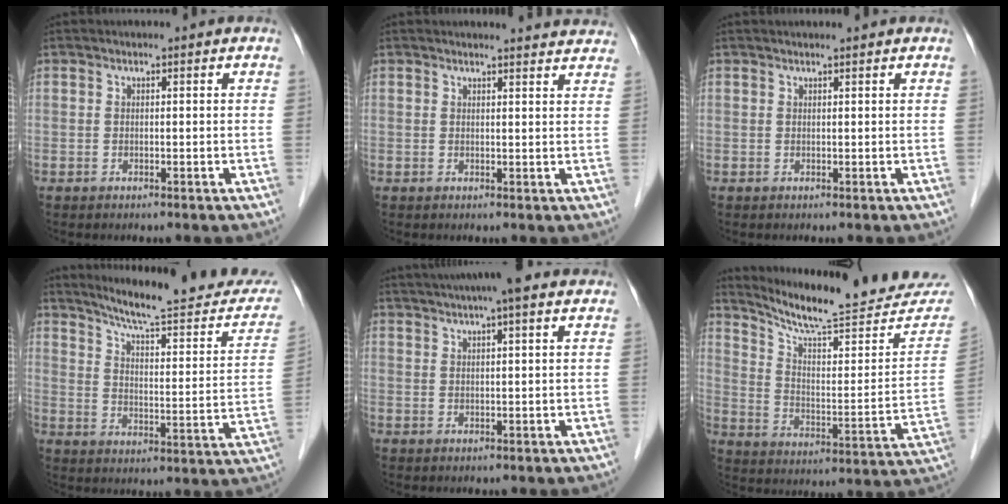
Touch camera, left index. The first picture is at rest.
{"total": 7.1, "force": [7.0, 0.4, 1.0], "torque": [-0.003, -0.006, 0.056]}
{"total": 1.3, "force": [1.2, -0.1, 0.4], "torque": [-0.006, 0.008, 0.021]}
{"total": 21.8, "force": [19.9, 1.8, 8.7], "torque": [-0.117, -0.062, 0.258]}
{"total": 10.6, "force": [8.5, 0.6, 6.3], "torque": [-0.101, 0.035, 0.112]}
{"total": 23.9, "force": [22.4, 1.9, 8.3], "torque": [-0.126, -0.085, 0.301]}